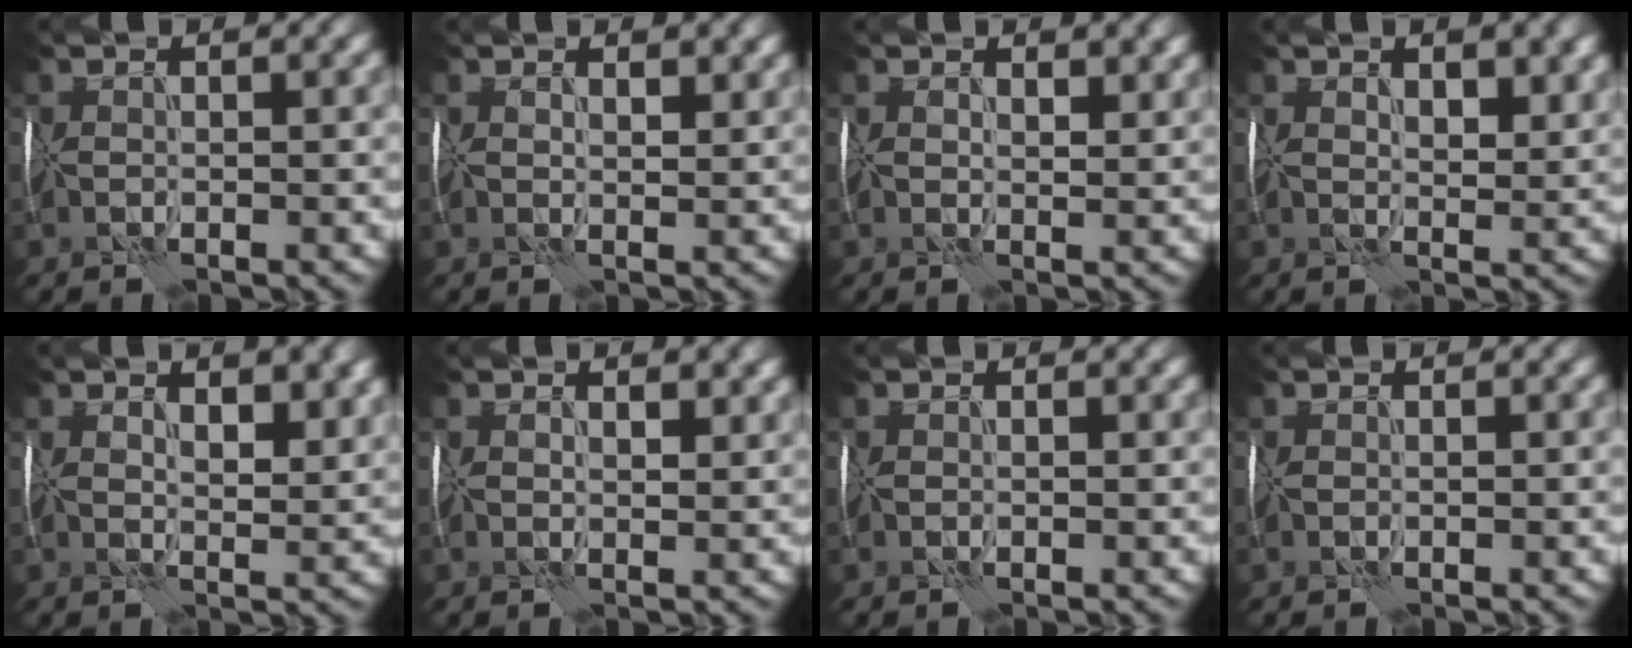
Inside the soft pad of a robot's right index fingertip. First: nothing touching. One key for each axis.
{"total": 2.3, "fx": 1.2, "fy": 1.2, "fz": 1.6, "tx": -0.020, "ty": 0.003, "tz": 0.019}
{"total": 2.7, "fx": 1.4, "fy": 1.3, "fz": 1.8, "tx": -0.023, "ty": 0.002, "tz": 0.021}
{"total": 4.7, "fx": 2.2, "fy": 2.0, "fz": 3.6, "tx": -0.048, "ty": 0.002, "tz": 0.036}
{"total": 4.4, "fx": 2.2, "fy": 1.8, "fz": 3.4, "tx": -0.044, "ty": 0.001, "tz": 0.033}
{"total": 2.1, "fx": 1.0, "fy": 1.0, "fz": 1.5, "tx": -0.019, "ty": 0.003, "tz": 0.018}
{"total": 0.6, "fx": 0.5, "fy": 0.1, "fz": 0.3, "tx": 0.000, "ty": 0.004, "tz": 0.007}
{"total": 0.0}